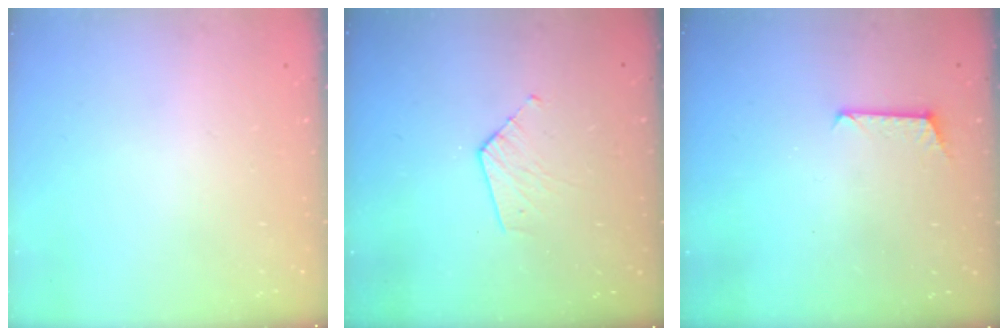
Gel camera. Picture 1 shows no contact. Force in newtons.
{"total": 4.2, "press": 4.2, "slide": 0.3}
{"total": 6.0, "press": 6.0, "slide": 0.4}